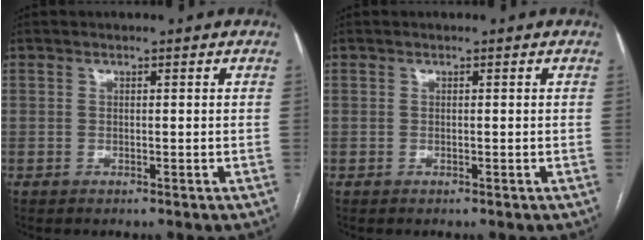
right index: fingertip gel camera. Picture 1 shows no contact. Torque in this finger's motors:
{"motor_torque": [0.00, 0.00, 0.01, 0.01]}